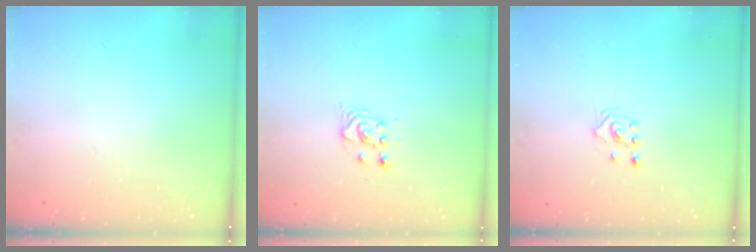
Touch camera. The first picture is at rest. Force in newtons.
{"total": 3.3, "press": 3.1, "slide": 1.1}
{"total": 2.1, "press": 1.8, "slide": 0.9}